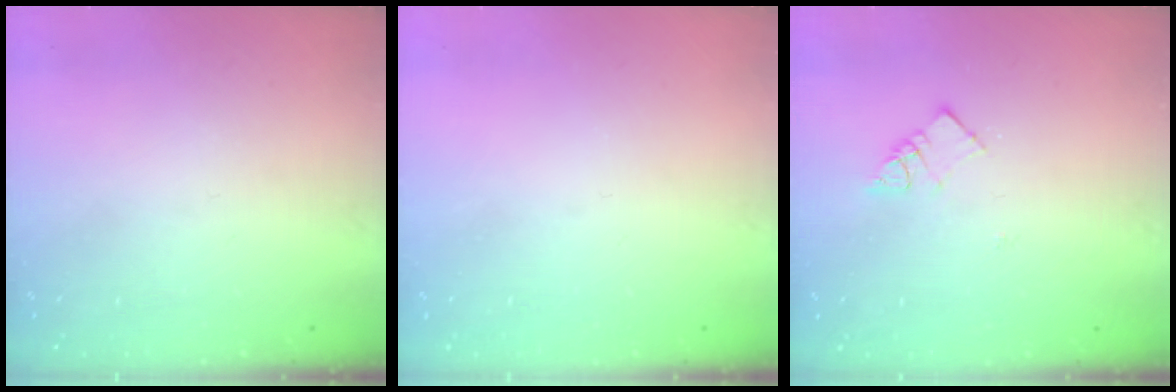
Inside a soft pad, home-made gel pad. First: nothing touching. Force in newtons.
{"total": 0.0}
{"total": 5.4, "press": 5.4, "slide": 0.1}